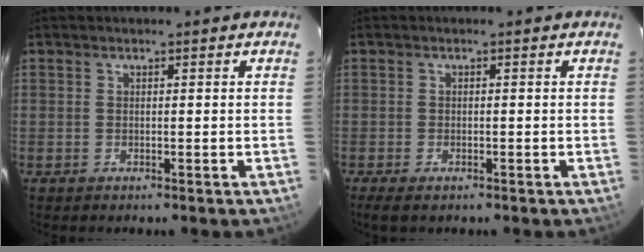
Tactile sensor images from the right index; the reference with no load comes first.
{"total": 3.1, "force": [-2.2, 1.2, 1.9], "torque": [-0.043, -0.012, -0.038]}